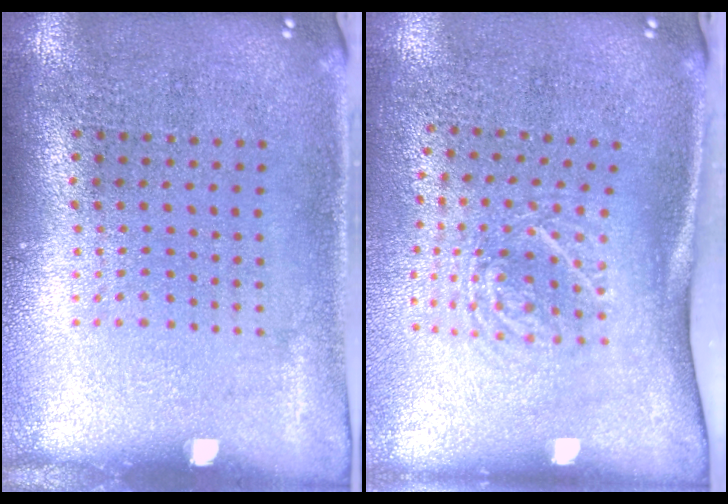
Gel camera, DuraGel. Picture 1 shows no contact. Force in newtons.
{"total": 1.8, "press": 1.3, "slide": 1.4}